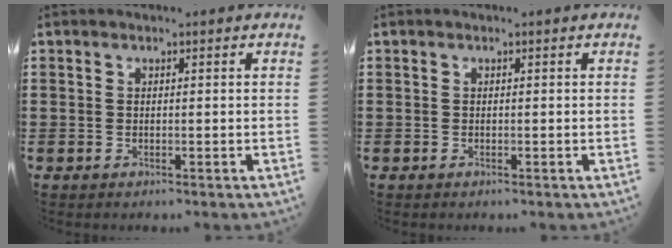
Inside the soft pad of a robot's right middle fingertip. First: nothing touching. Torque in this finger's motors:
{"motor_torque": [0.37, -0.23, 0.06, 0.02]}